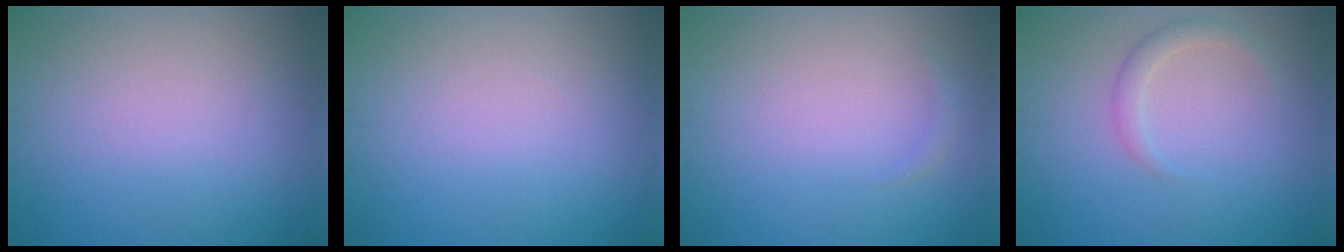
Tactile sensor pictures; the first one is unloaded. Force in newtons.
{"total": 0.0}
{"total": 0.6, "press": 0.6, "slide": 0.0}
{"total": 1.6, "press": 1.6, "slide": 0.1}